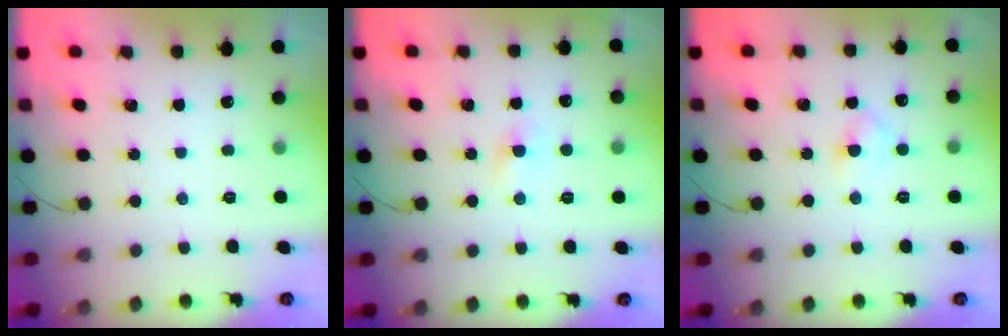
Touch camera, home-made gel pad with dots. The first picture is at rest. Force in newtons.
{"total": 1.4, "press": 1.1, "slide": 0.8}
{"total": 3.7, "press": 3.4, "slide": 1.4}